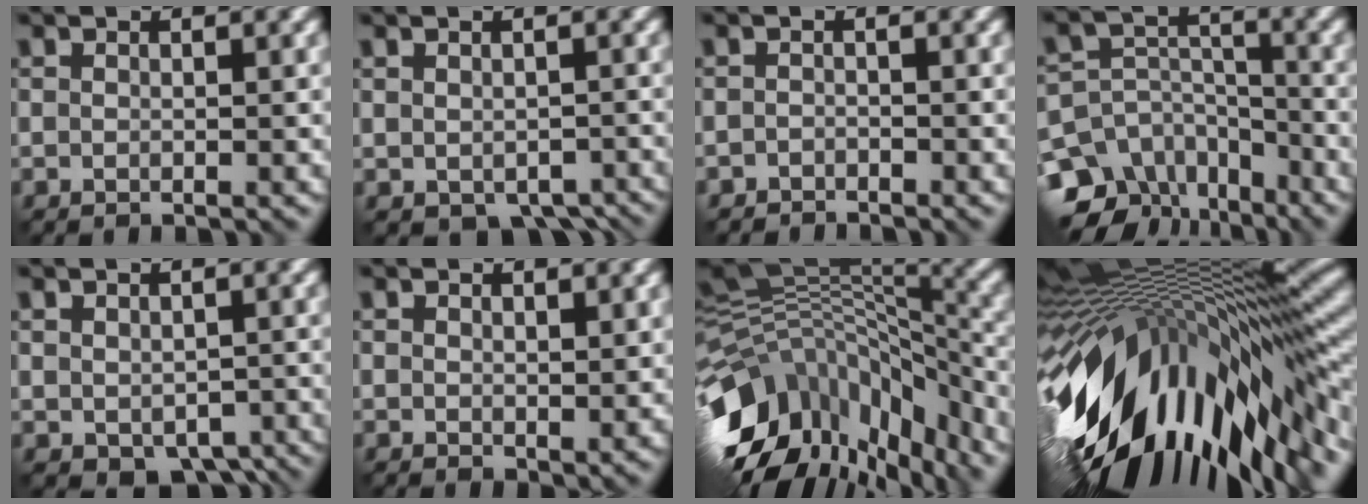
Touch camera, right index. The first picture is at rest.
{"total": 3.6, "force": [-1.9, 2.3, 2.0], "torque": [-0.021, -0.018, -0.015]}
{"total": 1.5, "force": [-1.5, 0.3, -0.1], "torque": [0.005, -0.002, -0.030]}
{"total": 11.9, "force": [-8.5, 7.6, 3.6], "torque": [-0.079, -0.010, -0.130]}
{"total": 4.0, "force": [-1.8, 2.6, 2.6], "torque": [-0.030, -0.019, -0.012]}
{"total": 1.5, "force": [1.0, 0.7, 0.9], "torque": [-0.013, -0.008, 0.025]}
{"total": 14.5, "force": [-5.6, 7.8, 10.8], "torque": [-0.223, 0.005, -0.085]}
{"total": 17.2, "force": [-4.3, 6.4, 15.3], "torque": [-0.269, 0.006, -0.078]}